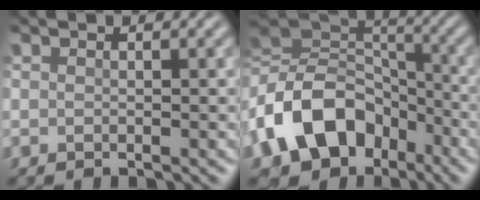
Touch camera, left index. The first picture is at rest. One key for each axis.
{"total": 13.6, "fx": -5.2, "fy": 9.9, "fz": 7.8, "tx": -0.166, "ty": 0.001, "tz": -0.107}